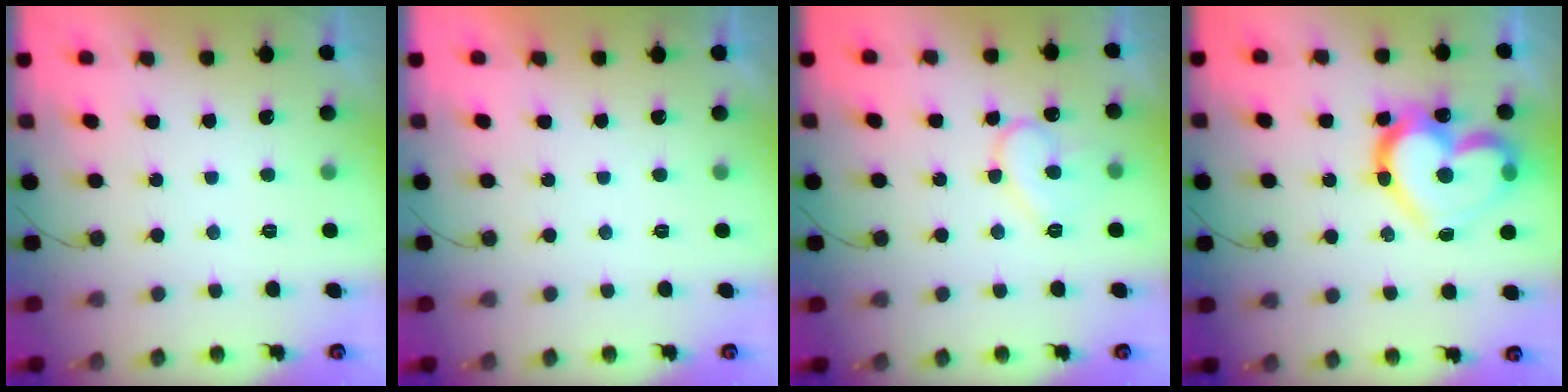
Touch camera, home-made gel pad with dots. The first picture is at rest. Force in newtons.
{"total": 1.7, "press": 1.7, "slide": 0.1}
{"total": 10.4, "press": 10.4, "slide": 0.8}
{"total": 21.2, "press": 21.1, "slide": 1.5}